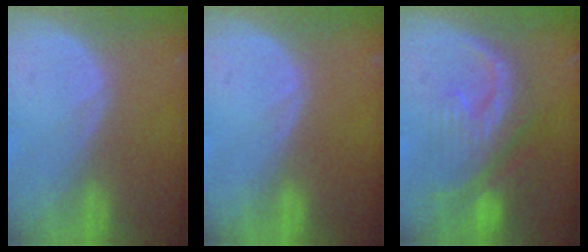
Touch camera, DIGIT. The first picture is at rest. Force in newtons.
{"total": 0.0}
{"total": 10.1, "press": 9.0, "slide": 4.4}